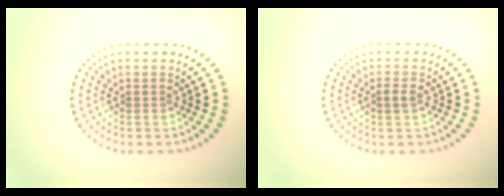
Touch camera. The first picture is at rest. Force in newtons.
{"total": 1.2, "press": 1.1, "slide": 0.3}